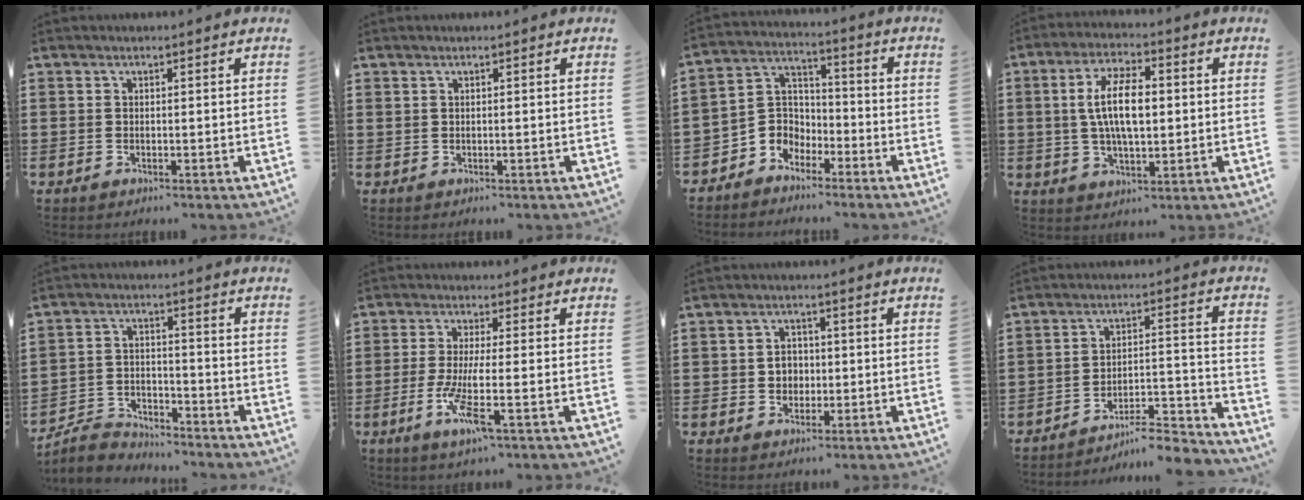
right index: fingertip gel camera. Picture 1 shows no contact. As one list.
[{"total": 0.0}, {"total": 4.5, "force": [-2.8, 3.5, 0.0], "torque": [-0.026, 0.001, -0.063]}, {"total": 9.1, "force": [0.7, 3.5, 8.3], "torque": [-0.171, 0.008, 0.007]}, {"total": 4.8, "force": [-4.7, 1.2, 0.3], "torque": [-0.024, 0.007, -0.100]}, {"total": 6.9, "force": [-2.4, 0.6, 6.4], "torque": [-0.142, -0.022, -0.048]}, {"total": 2.9, "force": [-0.3, 2.6, 1.4], "torque": [-0.026, 0.004, -0.010]}, {"total": 6.8, "force": [-6.3, 0.8, 2.2], "torque": [-0.032, 0.003, -0.123]}]